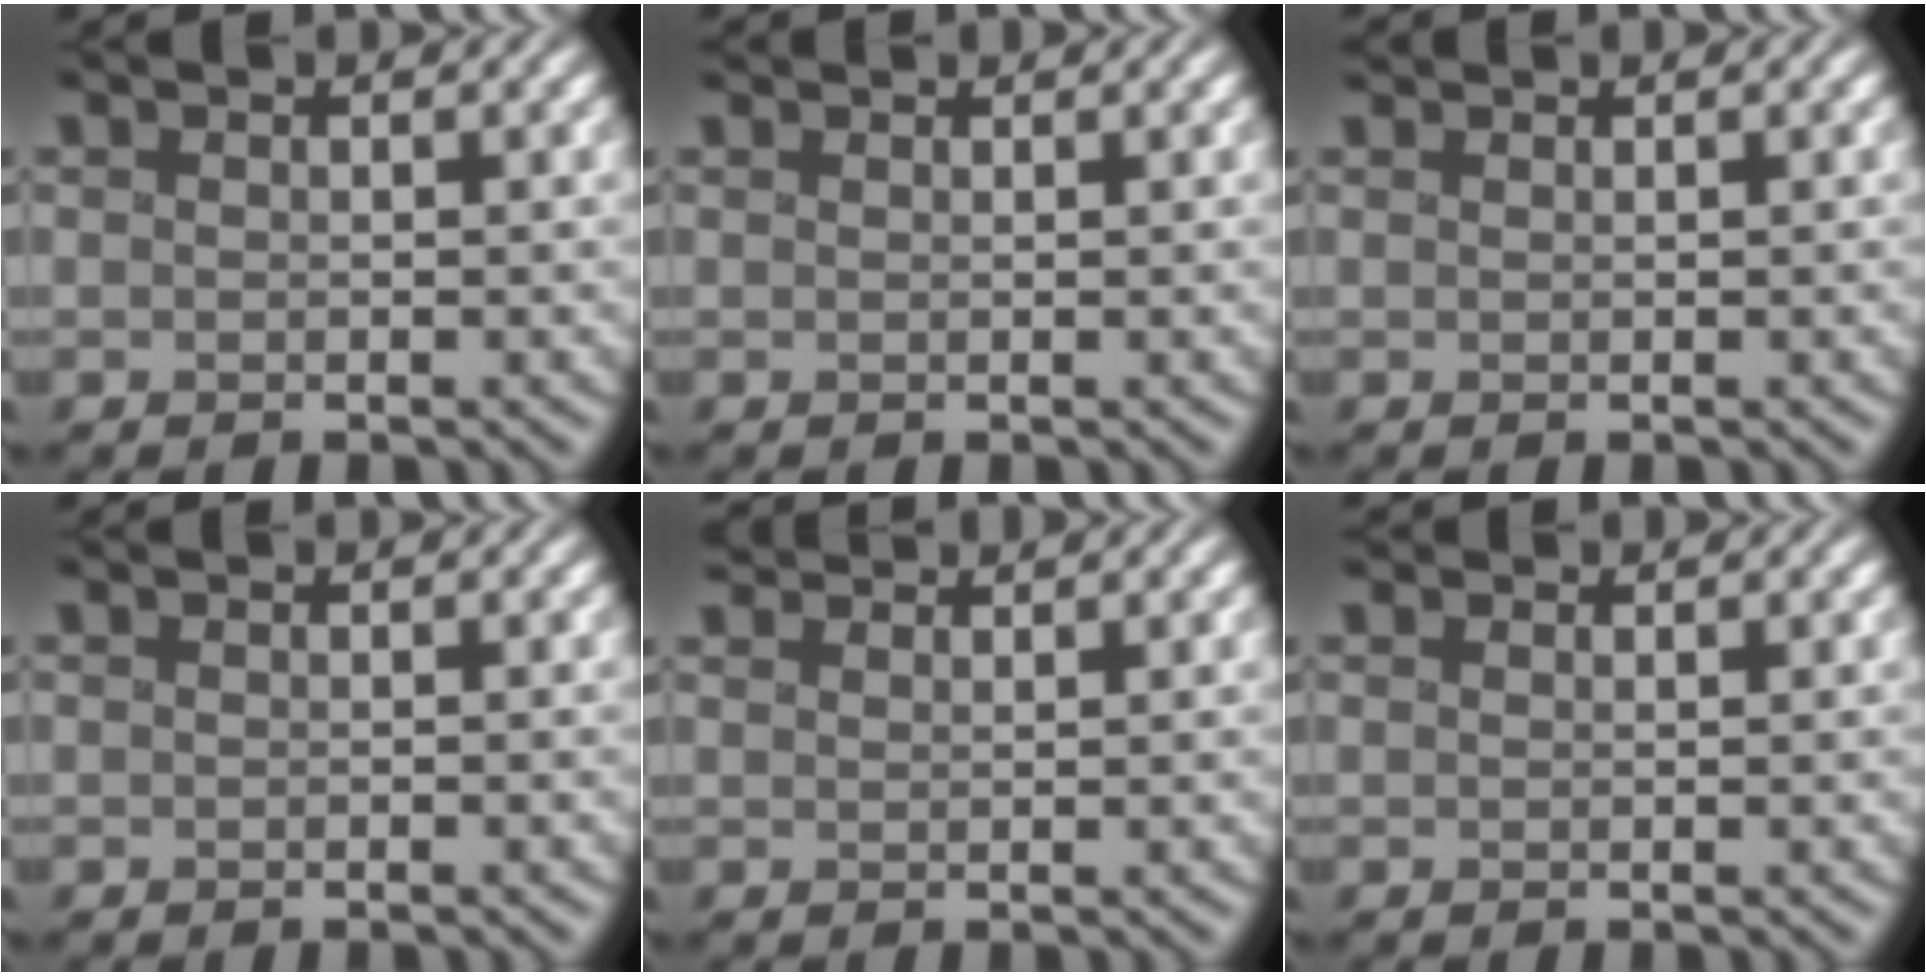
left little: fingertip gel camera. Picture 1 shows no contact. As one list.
[{"total": 1.3, "force": [1.2, 0.1, 0.3], "torque": [-0.002, 0.004, 0.017]}, {"total": 1.0, "force": [0.9, 0.0, 0.2], "torque": [-0.001, 0.003, 0.014]}, {"total": 0.0}, {"total": 2.6, "force": [2.5, 0.4, 0.7], "torque": [-0.012, 0.004, 0.044]}, {"total": 0.9, "force": [0.7, 0.4, 0.2], "torque": [-0.004, 0.001, 0.012]}]